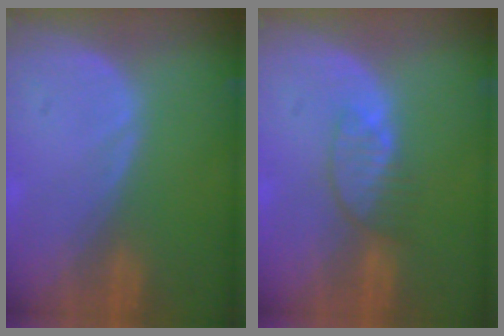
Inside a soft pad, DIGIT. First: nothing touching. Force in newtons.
{"total": 3.7, "press": 3.4, "slide": 1.5}